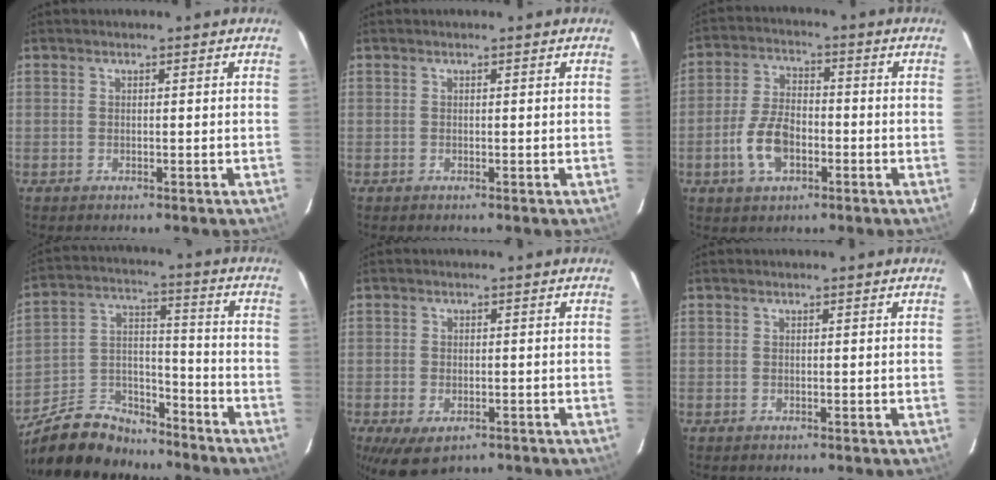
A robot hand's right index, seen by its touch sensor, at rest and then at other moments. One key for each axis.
{"total": 0.0}
{"total": 10.4, "fx": -4.1, "fy": 5.9, "fz": 7.5, "tx": -0.160, "ty": 0.013, "tz": -0.072}
{"total": 15.1, "fx": -12.2, "fy": 7.0, "fz": 5.4, "tx": -0.126, "ty": 0.034, "tz": -0.201}
{"total": 6.7, "fx": -3.6, "fy": 3.7, "fz": 4.2, "tx": -0.087, "ty": -0.026, "tz": -0.055}
{"total": 0.0}